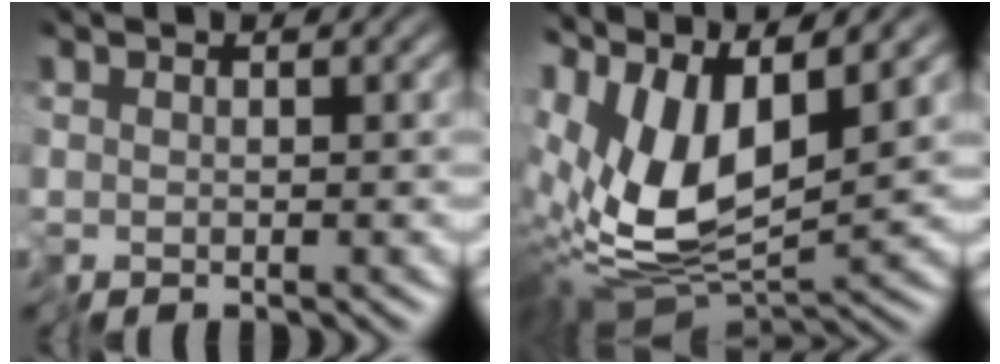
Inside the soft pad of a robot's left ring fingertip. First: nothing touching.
{"total": 9.9, "force": [2.0, 4.2, 8.7], "torque": [-0.193, -0.009, 0.037]}